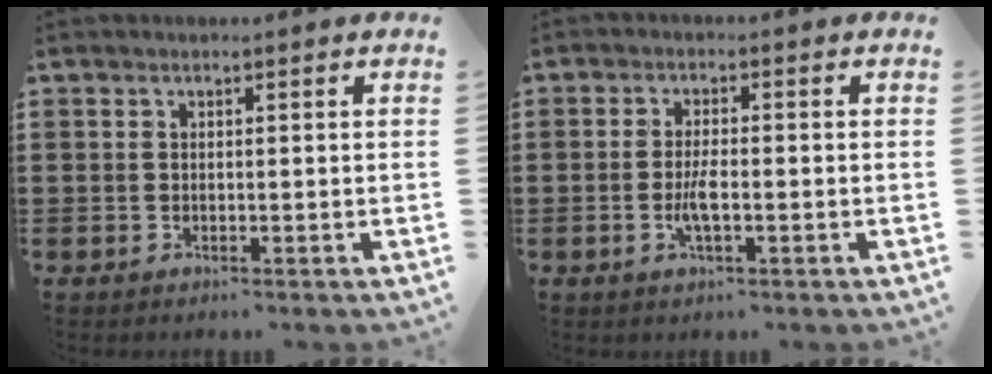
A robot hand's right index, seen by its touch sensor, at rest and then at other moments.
{"total": 3.3, "force": [-0.9, 0.8, 3.1], "torque": [-0.066, -0.004, -0.020]}